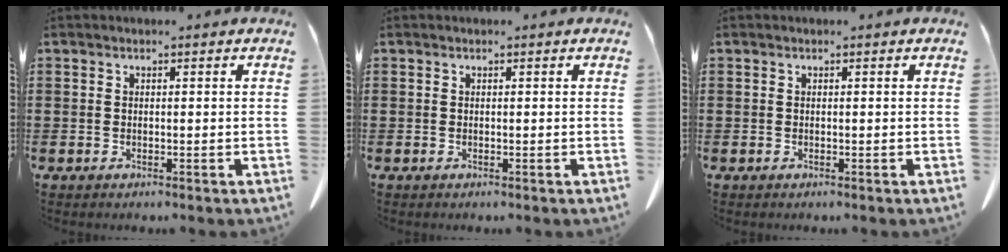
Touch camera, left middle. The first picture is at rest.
{"total": 0.0}
{"total": 0.0}